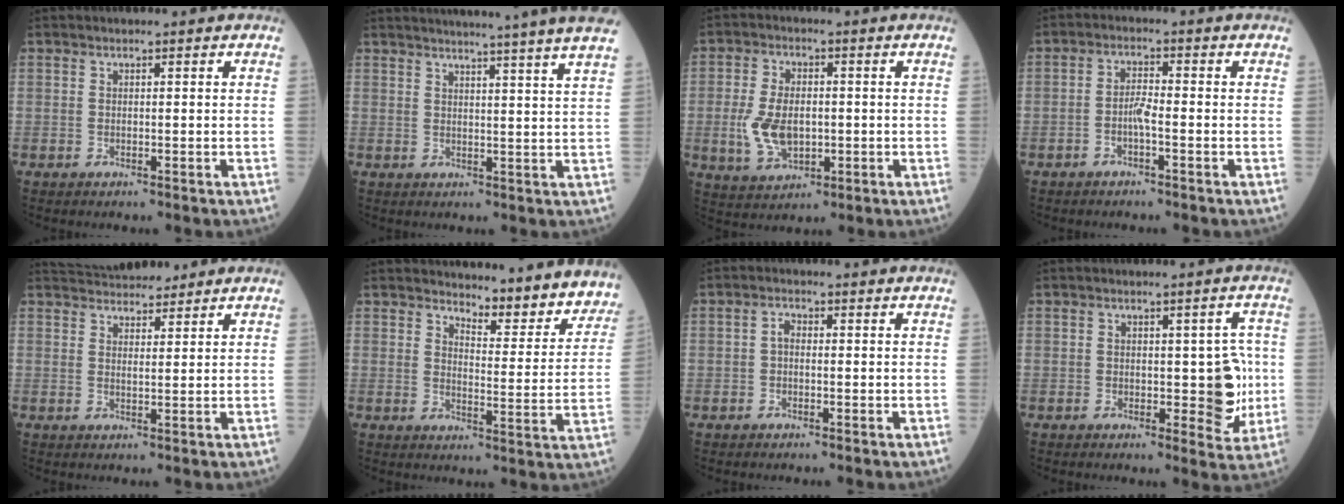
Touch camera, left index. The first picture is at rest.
{"total": 17.3, "force": [15.7, -2.5, 6.8], "torque": [-0.110, -0.045, 0.190]}
{"total": 7.7, "force": [-0.8, 4.6, 6.1], "torque": [-0.139, 0.001, -0.003]}
{"total": 2.6, "force": [-1.1, 0.3, 2.3], "torque": [-0.047, 0.002, -0.021]}
{"total": 7.3, "force": [6.9, 1.5, 1.9], "torque": [-0.034, 0.020, 0.111]}
{"total": 13.6, "force": [13.1, 2.9, 2.4], "torque": [-0.006, -0.041, 0.143]}
{"total": 1.3, "force": [-0.1, 1.0, 0.9], "torque": [-0.012, 0.005, -0.002]}
{"total": 6.1, "force": [-0.4, 2.9, 5.3], "torque": [-0.057, 0.007, 0.005]}